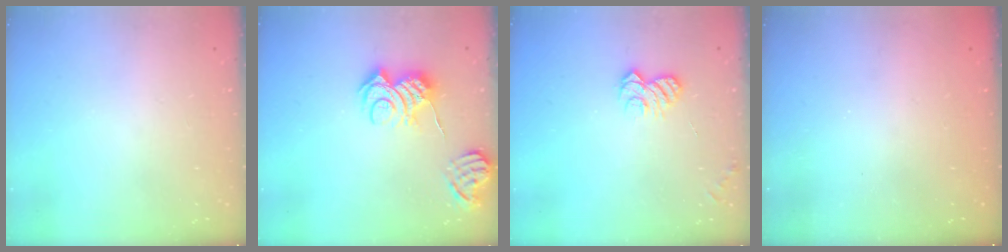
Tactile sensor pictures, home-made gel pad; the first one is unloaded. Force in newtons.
{"total": 9.1, "press": 9.0, "slide": 1.0}
{"total": 6.6, "press": 6.5, "slide": 0.7}
{"total": 2.3, "press": 2.2, "slide": 0.8}